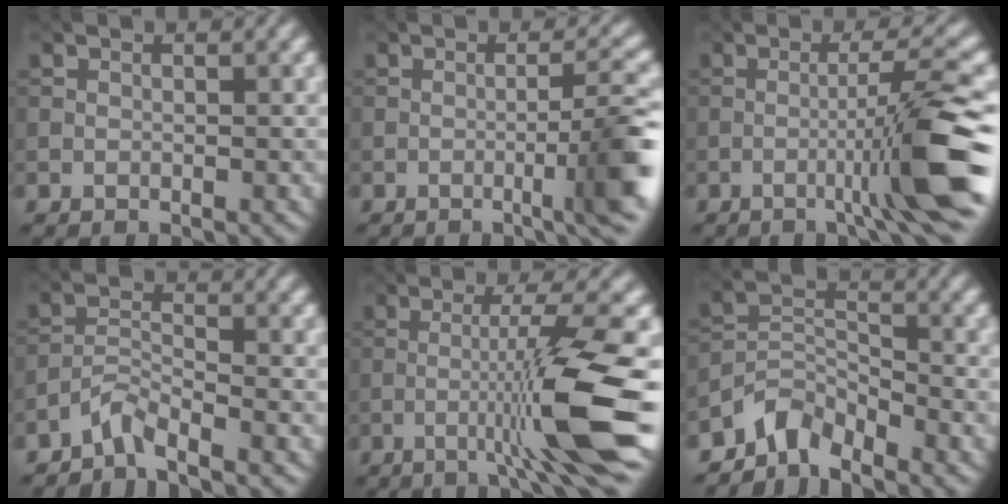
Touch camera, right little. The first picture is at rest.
{"total": 5.6, "force": [-1.3, 0.8, 5.4], "torque": [-0.075, 0.006, -0.024]}
{"total": 7.4, "force": [-2.3, 0.0, 7.0], "torque": [-0.106, 0.015, -0.047]}
{"total": 2.5, "force": [-2.3, 0.2, 1.0], "torque": [-0.021, 0.003, -0.055]}
{"total": 8.5, "force": [-2.6, 0.0, 8.1], "torque": [-0.133, 0.013, -0.045]}
{"total": 3.5, "force": [-3.2, 1.0, 0.7], "torque": [-0.009, 0.005, -0.076]}